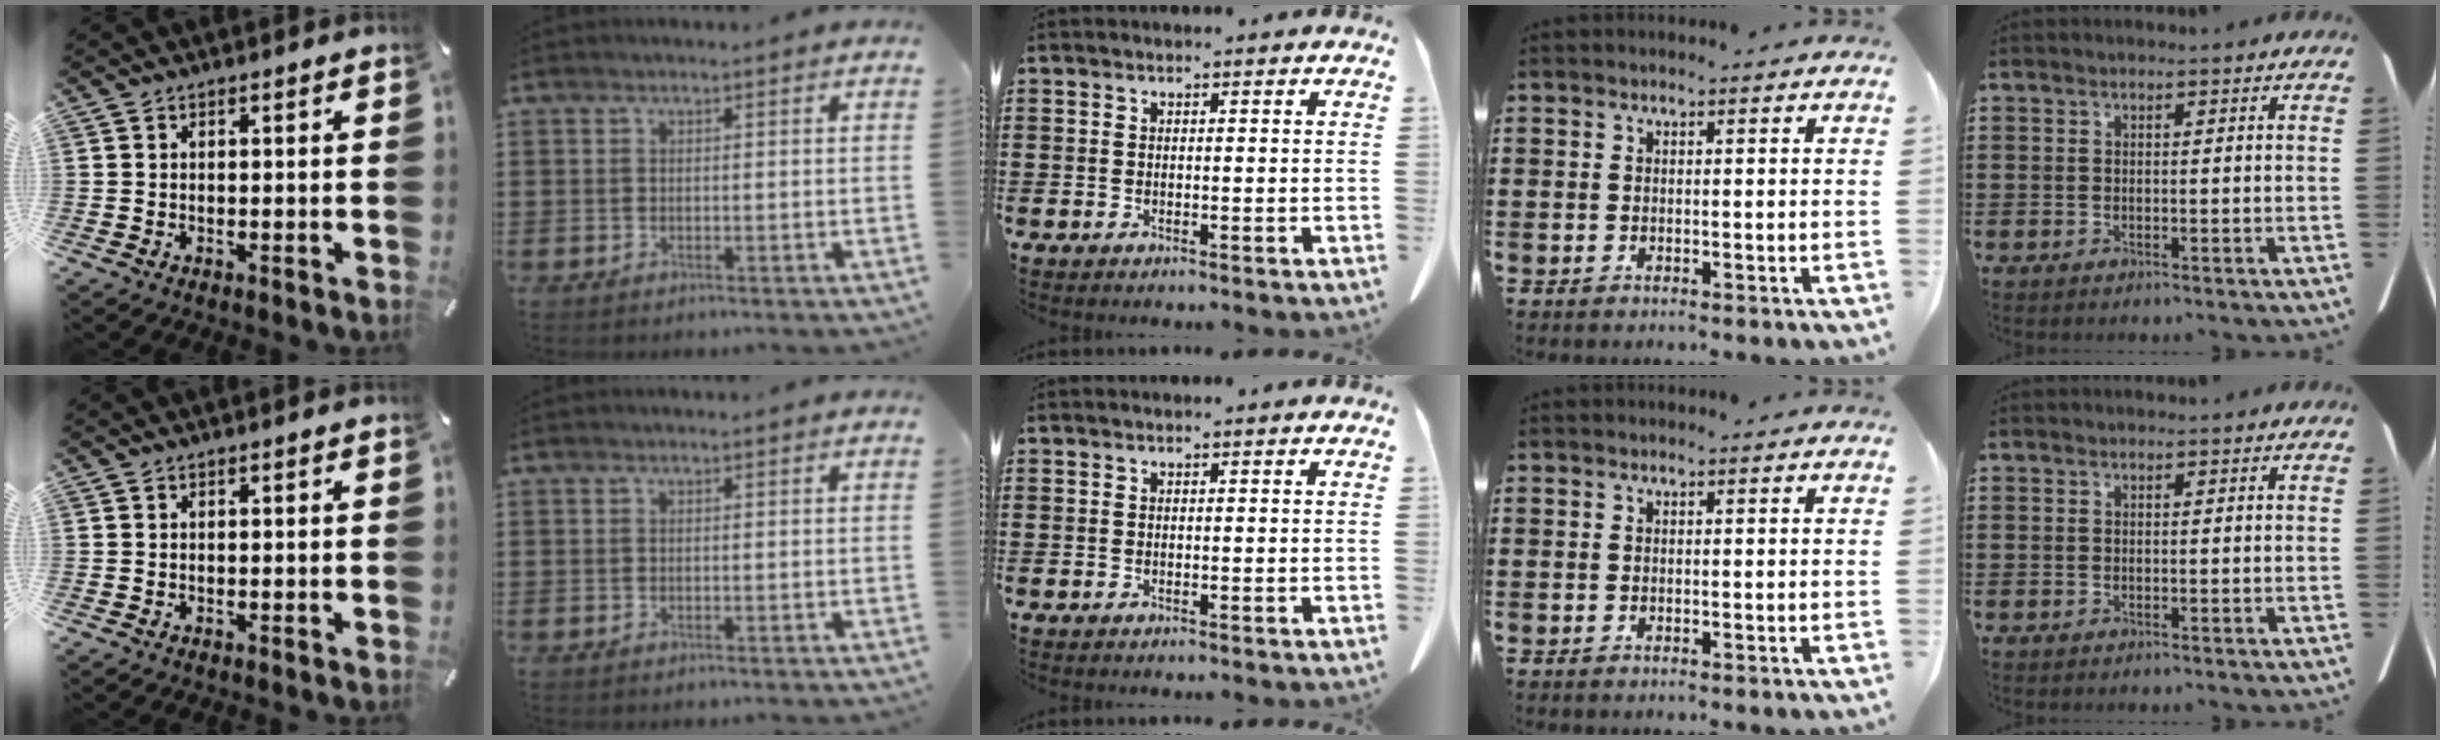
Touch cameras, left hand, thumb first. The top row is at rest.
{}